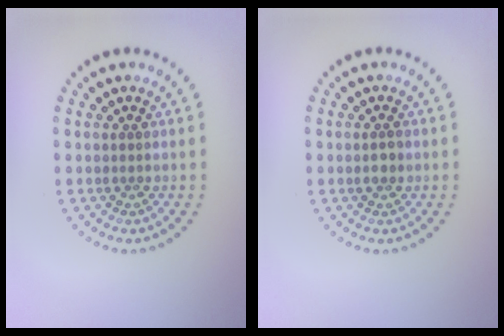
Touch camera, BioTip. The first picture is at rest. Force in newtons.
{"total": 1.2, "press": 1.2, "slide": 0.1}